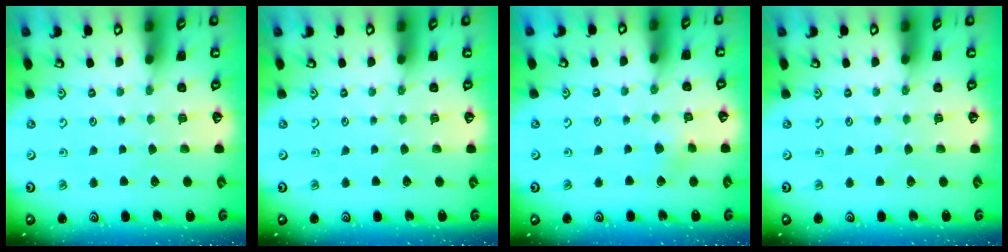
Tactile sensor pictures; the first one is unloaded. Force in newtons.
{"total": 0.0}
{"total": 3.9, "press": 3.8, "slide": 1.1}
{"total": 0.0}